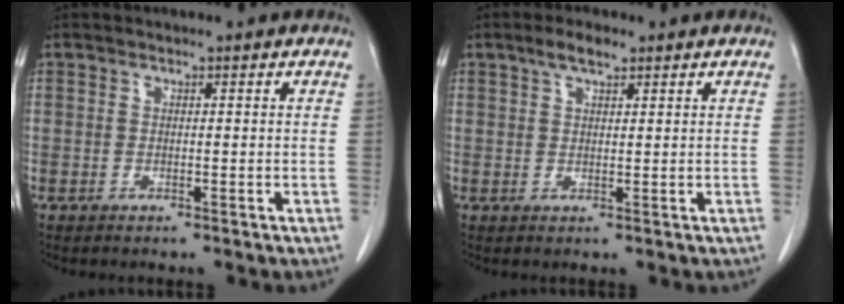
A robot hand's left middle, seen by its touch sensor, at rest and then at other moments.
{"total": 3.2, "force": [2.1, 1.0, 2.1], "torque": [-0.044, 0.009, 0.039]}